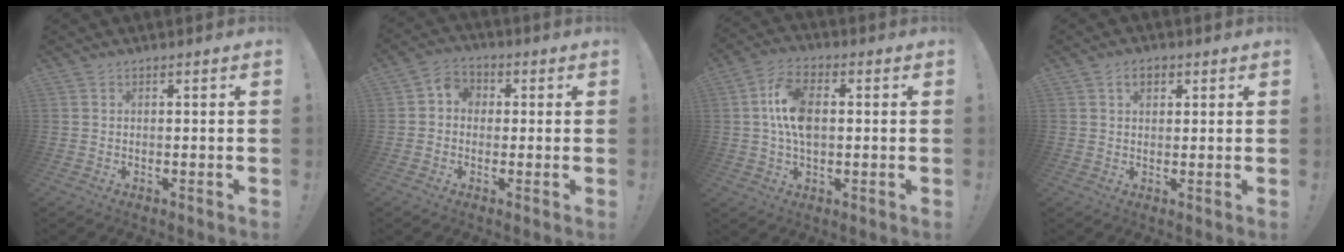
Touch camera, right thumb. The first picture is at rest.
{"total": 5.1, "force": [-0.5, 4.6, 2.1], "torque": [-0.034, 0.018, -0.006]}
{"total": 11.2, "force": [0.7, 6.8, 8.9], "torque": [-0.165, 0.010, 0.015]}
{"total": 3.3, "force": [1.4, 2.1, 2.1], "torque": [-0.028, 0.002, 0.023]}